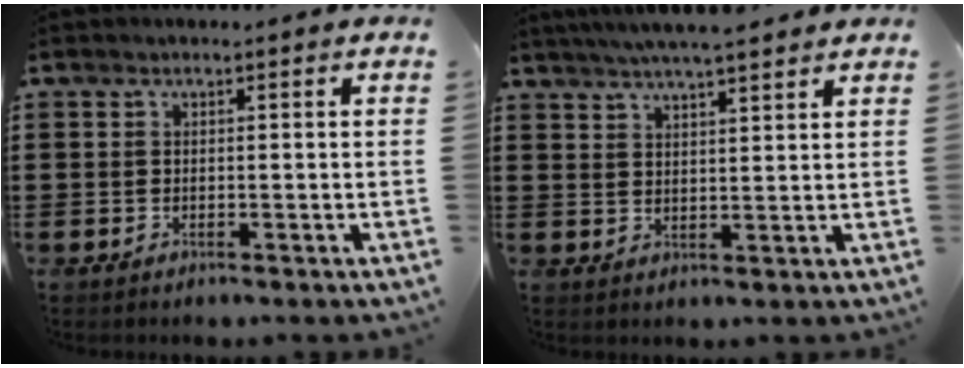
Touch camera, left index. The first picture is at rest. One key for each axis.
{"total": 4.7, "fx": 4.2, "fy": 0.1, "fz": 2.0, "tx": -0.050, "ty": -0.007, "tz": 0.076}